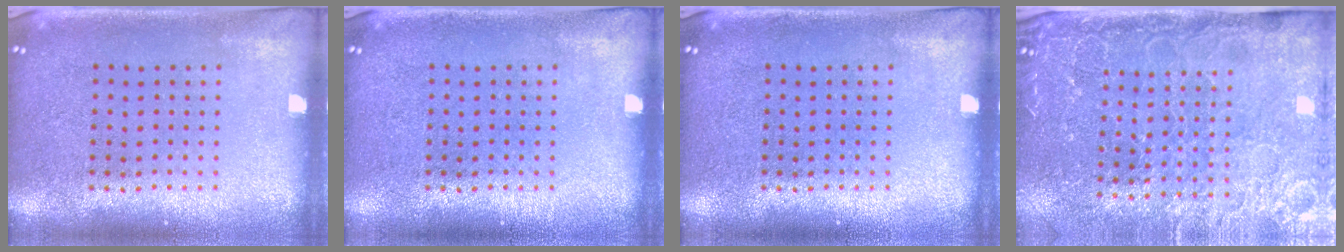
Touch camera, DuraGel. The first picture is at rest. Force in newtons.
{"total": 0.0}
{"total": 0.0}
{"total": 4.2, "press": 3.8, "slide": 1.8}